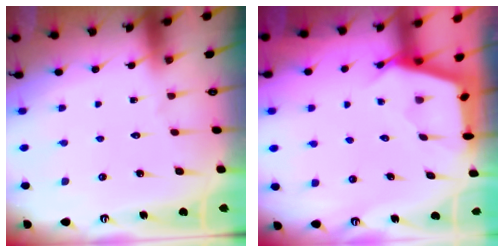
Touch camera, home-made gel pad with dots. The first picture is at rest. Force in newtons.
{"total": 2.7, "press": 2.7, "slide": 0.3}